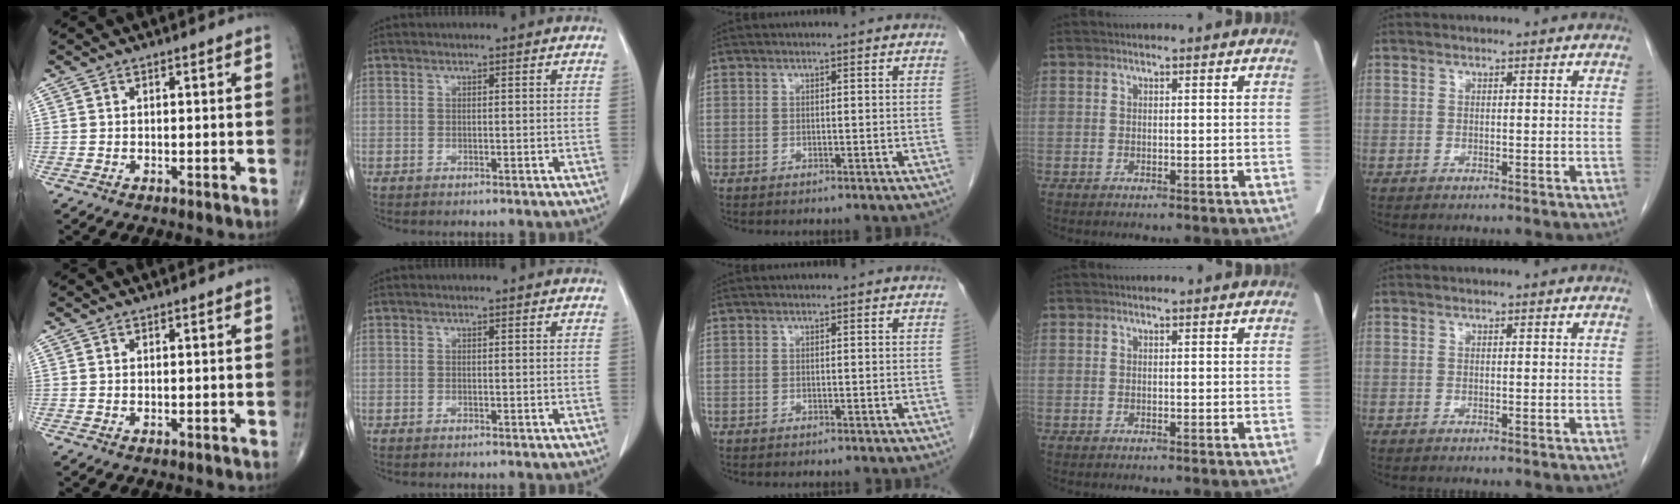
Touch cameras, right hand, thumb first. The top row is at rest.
{}